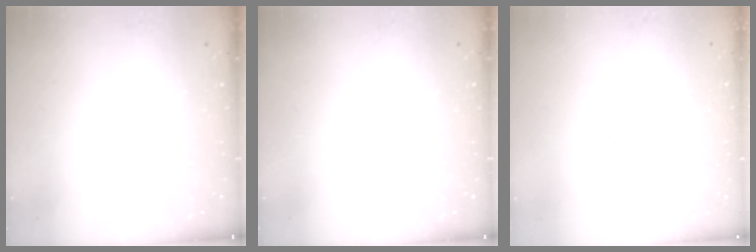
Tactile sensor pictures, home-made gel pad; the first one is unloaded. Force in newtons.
{"total": 0.0}
{"total": 2.0, "press": 1.9, "slide": 0.4}